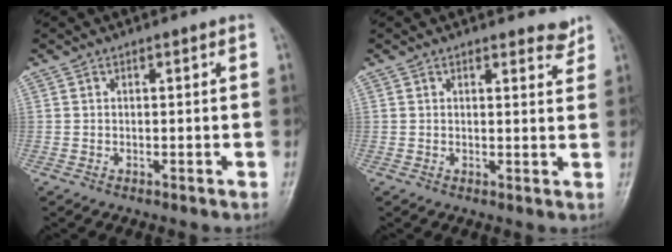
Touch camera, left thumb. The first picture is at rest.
{"total": 2.7, "force": [2.4, 0.9, 0.7], "torque": [0.004, -0.020, 0.023]}